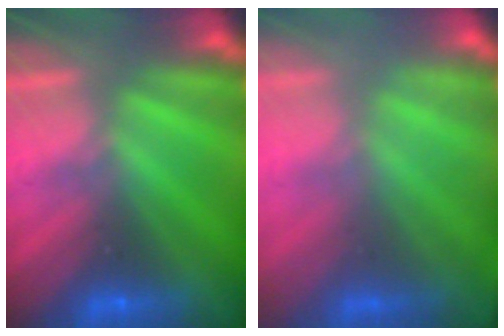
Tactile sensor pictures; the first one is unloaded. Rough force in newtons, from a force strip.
{"total": 2.0}